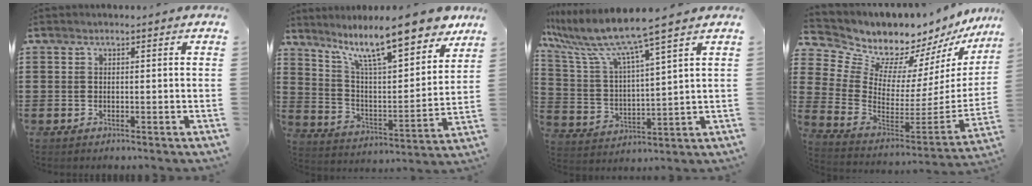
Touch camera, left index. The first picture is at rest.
{"total": 13.7, "force": [10.6, 2.2, 8.3], "torque": [-0.171, -0.058, 0.176]}
{"total": 9.1, "force": [7.3, -0.1, 5.3], "torque": [-0.135, -0.043, 0.118]}
{"total": 9.0, "force": [8.4, 3.2, 0.1], "torque": [-0.064, -0.080, 0.151]}